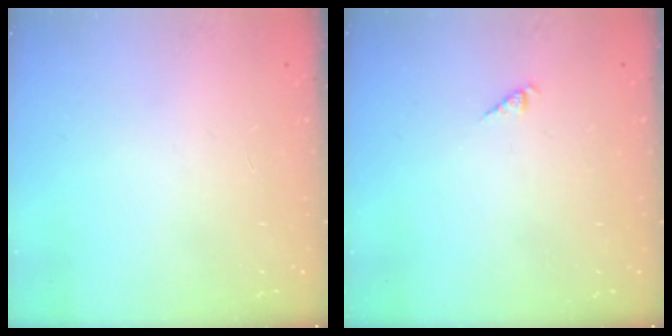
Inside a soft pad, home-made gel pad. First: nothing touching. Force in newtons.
{"total": 2.6, "press": 2.6, "slide": 0.4}